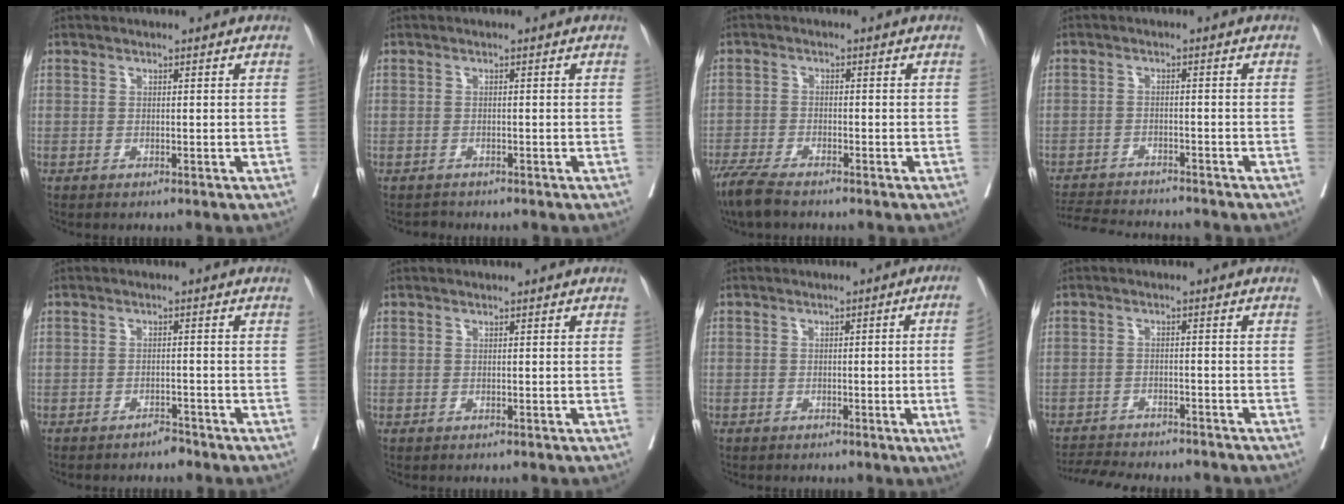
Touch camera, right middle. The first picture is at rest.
{"total": 1.0, "force": [-1.0, 0.2, -0.3], "torque": [0.004, -0.004, -0.017]}
{"total": 5.7, "force": [-4.7, 1.0, 3.1], "torque": [-0.061, -0.016, -0.087]}
{"total": 9.9, "force": [-9.5, 0.8, 2.7], "torque": [-0.044, -0.004, -0.144]}
{"total": 1.9, "force": [-1.8, 0.3, 0.5], "torque": [-0.007, -0.001, -0.028]}
{"total": 0.0}
{"total": 6.3, "force": [-1.1, -1.2, 6.0], "torque": [-0.066, -0.005, -0.017]}
{"total": 11.1, "force": [-10.4, 1.8, 3.4], "torque": [-0.057, 0.000, -0.145]}